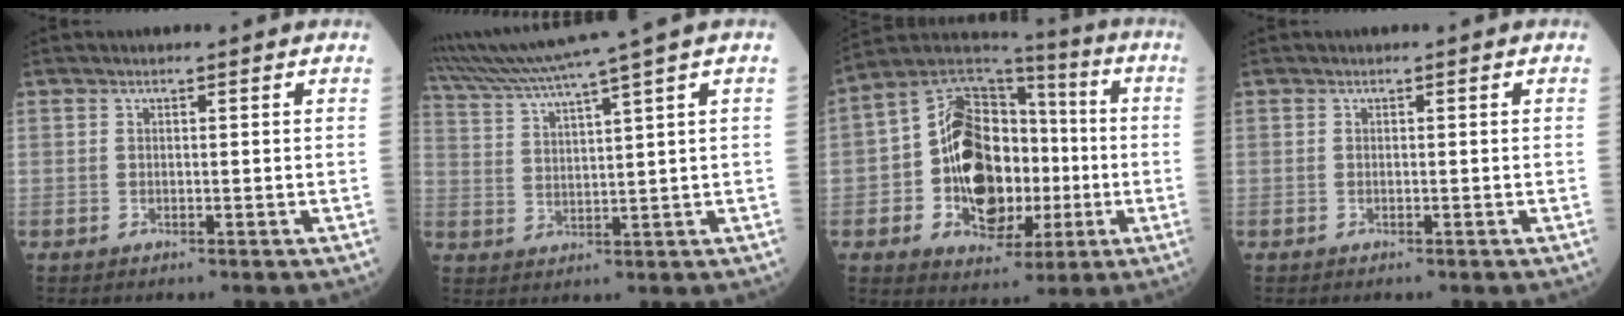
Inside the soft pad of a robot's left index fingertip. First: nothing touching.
{"total": 10.8, "force": [8.8, -2.9, 5.6], "torque": [-0.106, 0.003, 0.154]}
{"total": 17.3, "force": [-2.4, 11.5, 12.7], "torque": [-0.235, 0.038, -0.029]}
{"total": 0.0}